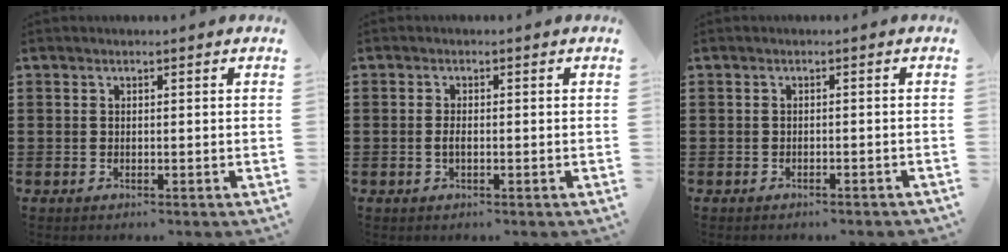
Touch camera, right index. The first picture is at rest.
{"total": 1.4, "force": [-0.3, 0.4, 1.3], "torque": [-0.026, -0.001, -0.004]}
{"total": 0.9, "force": [-0.9, 0.1, 0.2], "torque": [-0.007, -0.003, -0.017]}